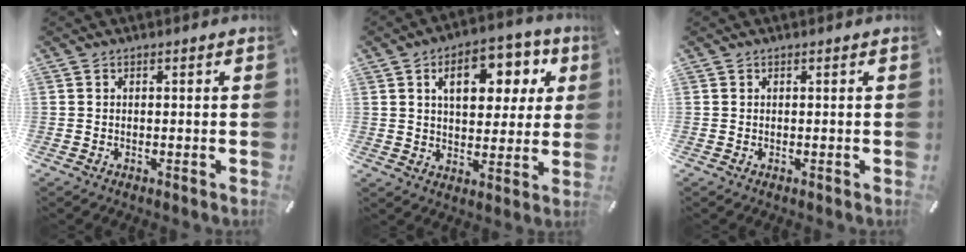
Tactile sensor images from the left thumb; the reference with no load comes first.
{"total": 13.7, "force": [5.3, 8.5, 9.2], "torque": [-0.130, -0.008, 0.086]}
{"total": 0.0}